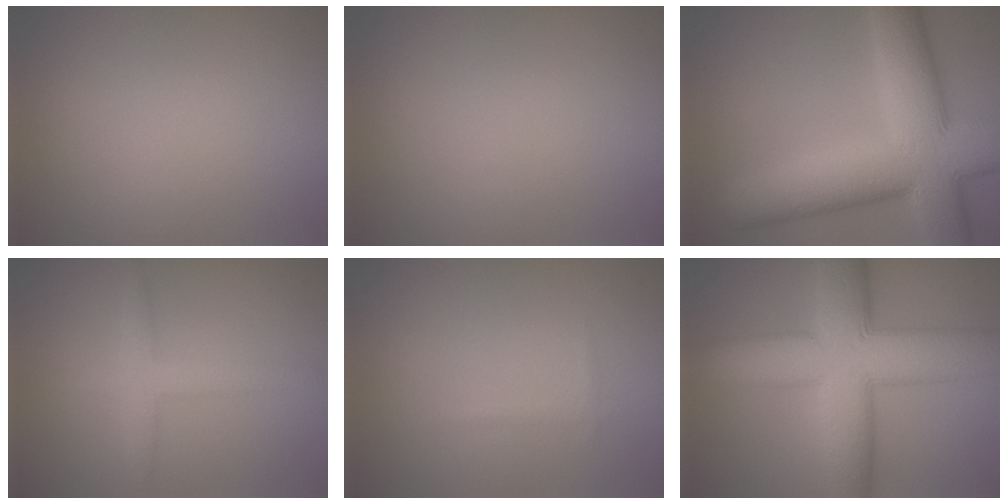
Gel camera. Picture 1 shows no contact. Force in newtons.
{"total": 0.0}
{"total": 13.0, "press": 12.9, "slide": 1.0}
{"total": 2.7, "press": 2.7, "slide": 0.2}
{"total": 0.5, "press": 0.5, "slide": 0.1}
{"total": 12.1, "press": 12.1, "slide": 0.4}